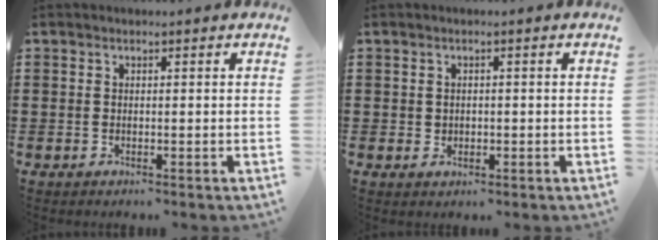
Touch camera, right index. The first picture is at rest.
{"total": 1.1, "force": [0.2, 1.0, 0.3], "torque": [-0.008, 0.008, 0.002]}